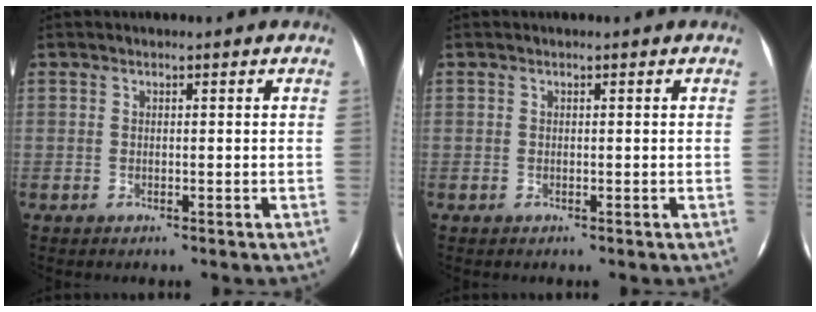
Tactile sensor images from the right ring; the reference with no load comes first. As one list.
[{"total": 0.0}]